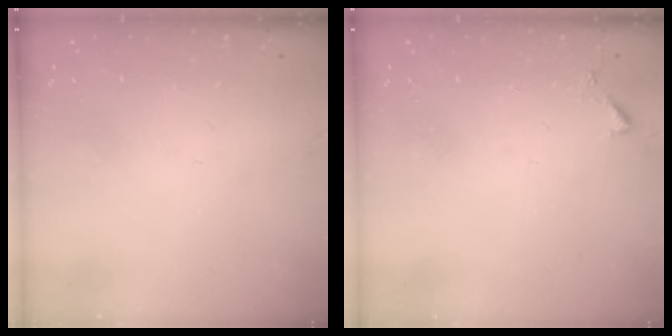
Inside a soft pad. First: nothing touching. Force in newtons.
{"total": 3.2, "press": 3.2, "slide": 0.2}